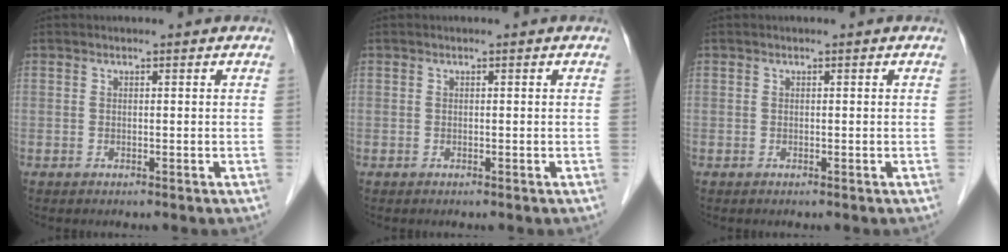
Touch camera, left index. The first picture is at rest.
{"total": 0.0}
{"total": 0.0}